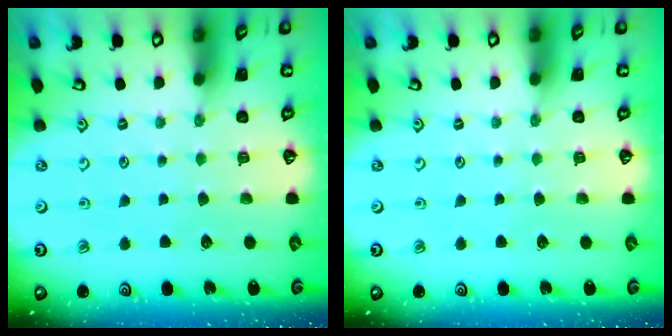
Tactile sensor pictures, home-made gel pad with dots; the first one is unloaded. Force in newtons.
{"total": 0.0}